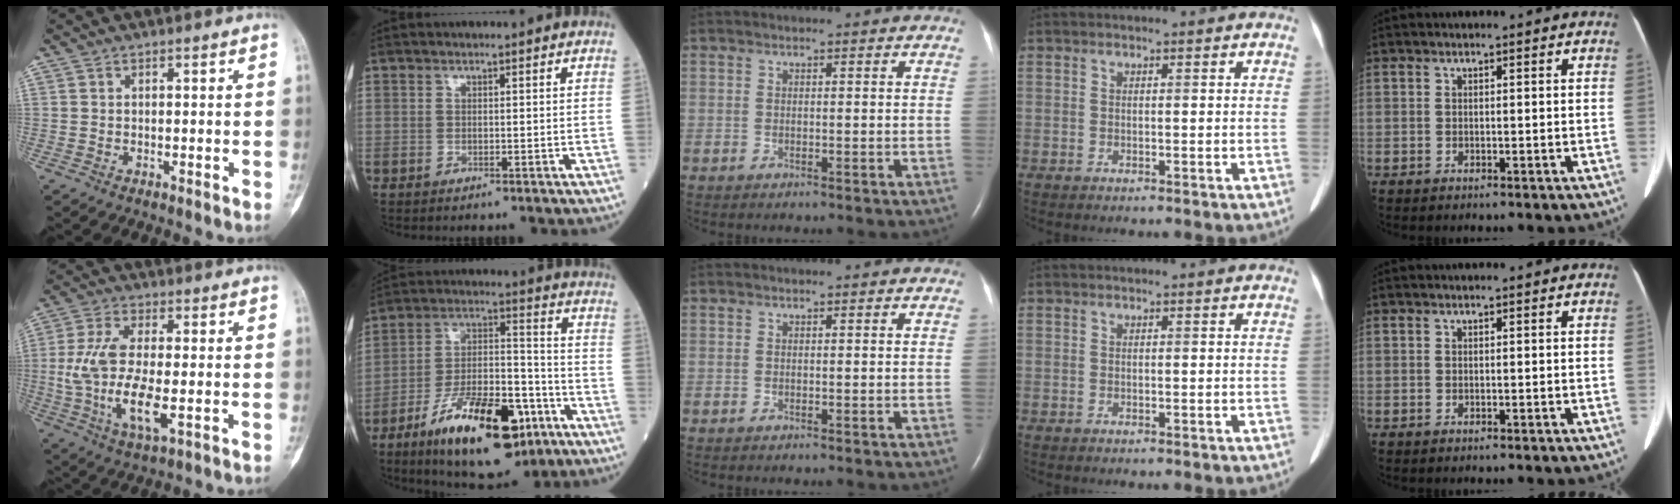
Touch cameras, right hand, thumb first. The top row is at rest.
{"thumb": {"total": 13.3, "force": [-1.7, 5.0, 12.2], "torque": [-0.269, -0.002, -0.033]}, "index": {"total": 19.7, "force": [-10.8, 6.9, 14.9], "torque": [-0.255, 0.002, -0.174]}}